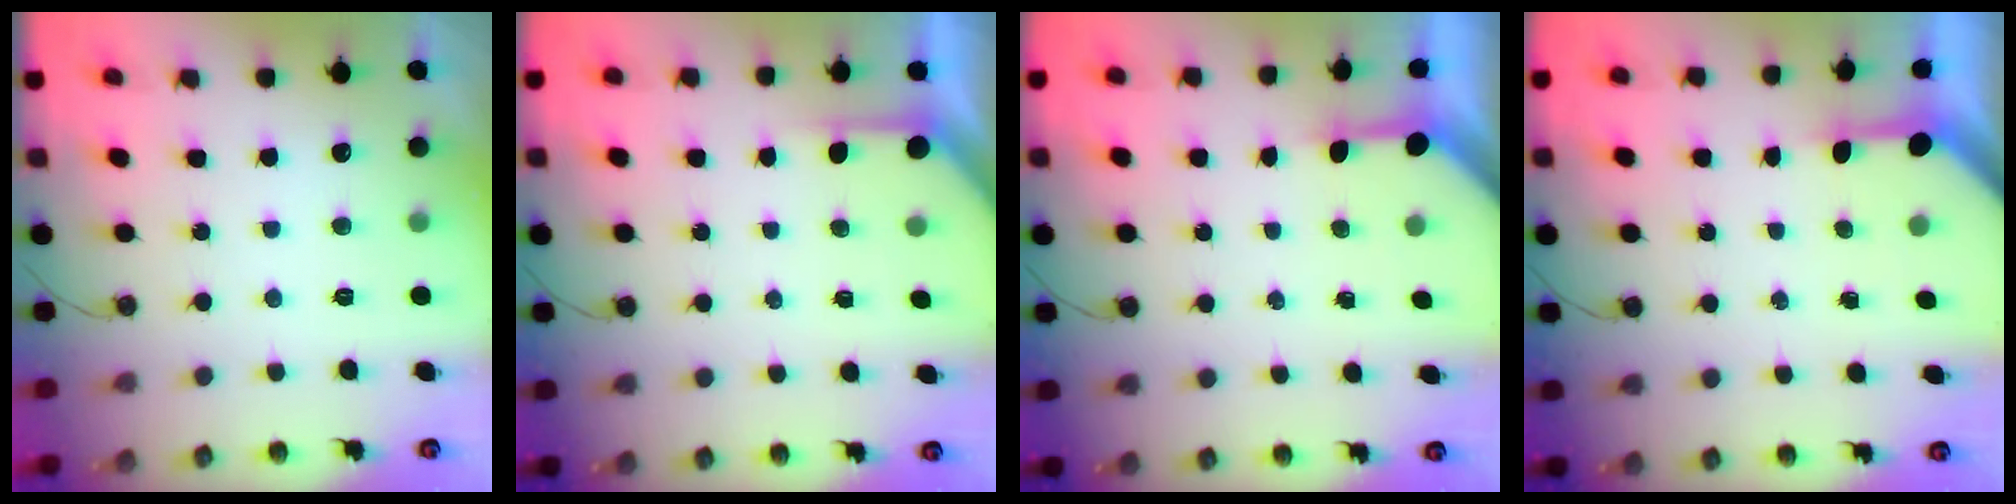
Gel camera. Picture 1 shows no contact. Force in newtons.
{"total": 2.5, "press": 2.5, "slide": 0.3}
{"total": 3.2, "press": 3.2, "slide": 0.3}
{"total": 3.4, "press": 3.4, "slide": 0.3}